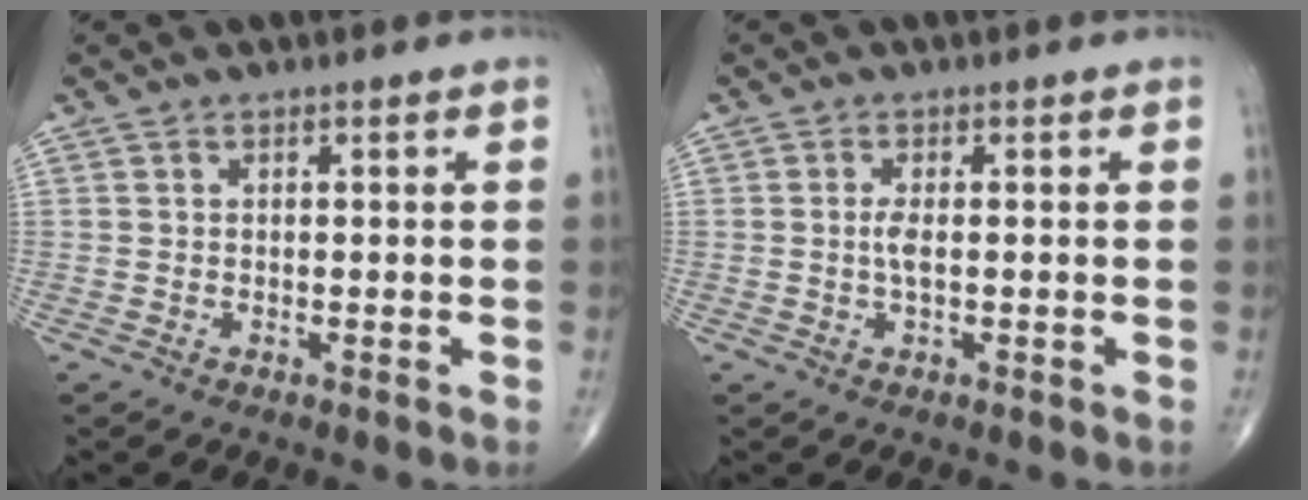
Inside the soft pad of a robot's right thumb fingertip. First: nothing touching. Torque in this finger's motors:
{"motor_torque": [1.15, 0.81, 0.33, -0.47, -0.03]}